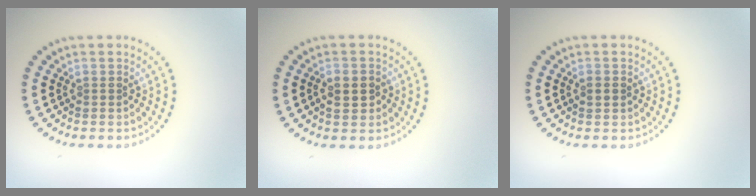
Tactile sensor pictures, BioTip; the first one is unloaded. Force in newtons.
{"total": 2.5, "press": 2.5, "slide": 0.2}
{"total": 1.2, "press": 1.1, "slide": 0.1}